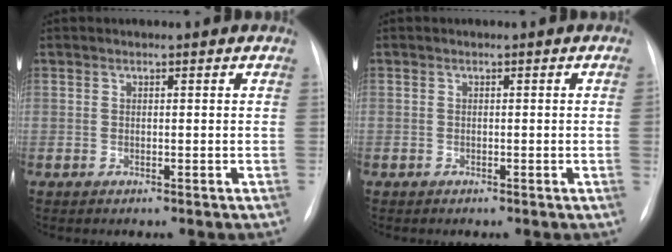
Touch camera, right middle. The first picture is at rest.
{"total": 0.7, "force": [-0.2, -0.2, 0.7], "torque": [-0.008, 0.001, 0.000]}